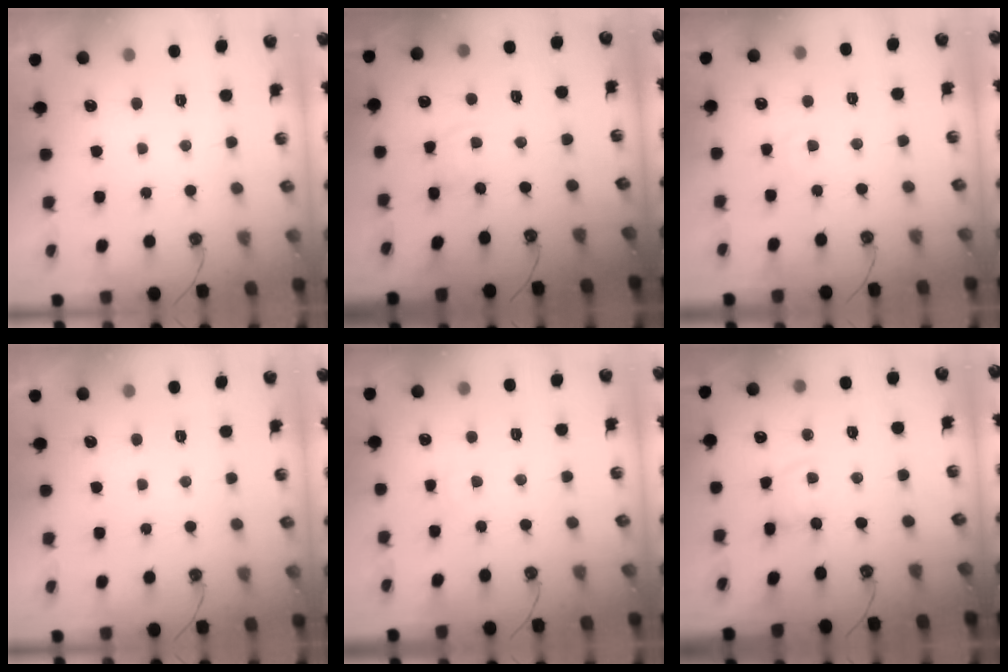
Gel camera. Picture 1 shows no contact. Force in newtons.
{"total": 3.0, "press": 3.0, "slide": 0.4}
{"total": 2.9, "press": 2.9, "slide": 0.5}
{"total": 0.0}
{"total": 3.0, "press": 3.0, "slide": 0.4}
{"total": 1.1, "press": 1.1, "slide": 0.2}